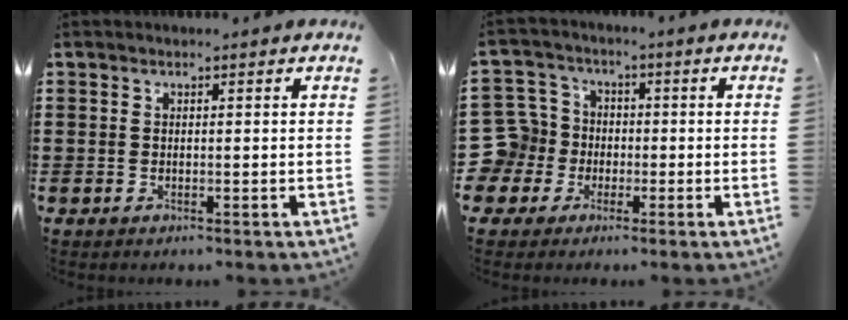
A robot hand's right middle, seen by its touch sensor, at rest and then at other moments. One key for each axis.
{"total": 8.7, "fx": -0.9, "fy": 8.4, "fz": 2.0, "tx": -0.110, "ty": 0.001, "tz": -0.020}